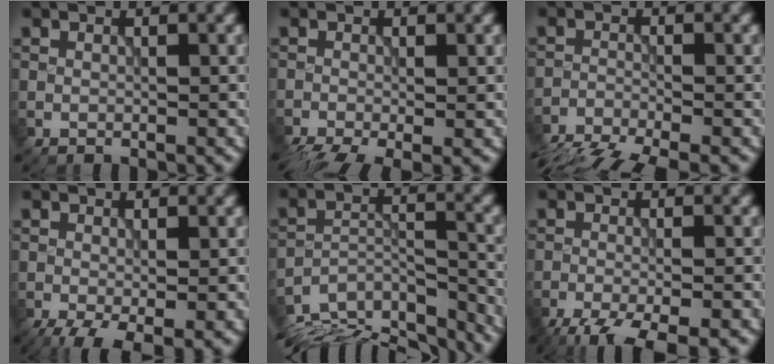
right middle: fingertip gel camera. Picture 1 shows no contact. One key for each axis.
{"total": 4.9, "fx": -3.2, "fy": 1.3, "fz": 3.5, "tx": -0.062, "ty": -0.019, "tz": -0.057}
{"total": 8.3, "fx": -7.5, "fy": 1.7, "fz": 3.3, "tx": -0.060, "ty": -0.028, "tz": -0.121}
{"total": 4.8, "fx": -2.4, "fy": 1.5, "fz": 3.8, "tx": -0.069, "ty": -0.011, "tz": -0.039}
{"total": 13.5, "fx": -12.1, "fy": 4.6, "fz": 4.0, "tx": -0.073, "ty": -0.009, "tz": -0.159}
{"total": 7.0, "fx": -5.1, "fy": 1.6, "fz": 4.6, "tx": -0.076, "ty": -0.031, "tz": -0.087}